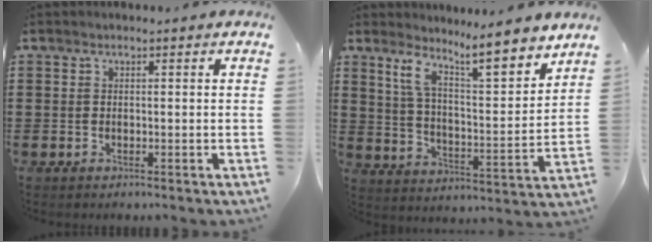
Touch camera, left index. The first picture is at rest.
{"total": 9.3, "force": [8.0, 0.6, 4.7], "torque": [-0.101, -0.053, 0.136]}